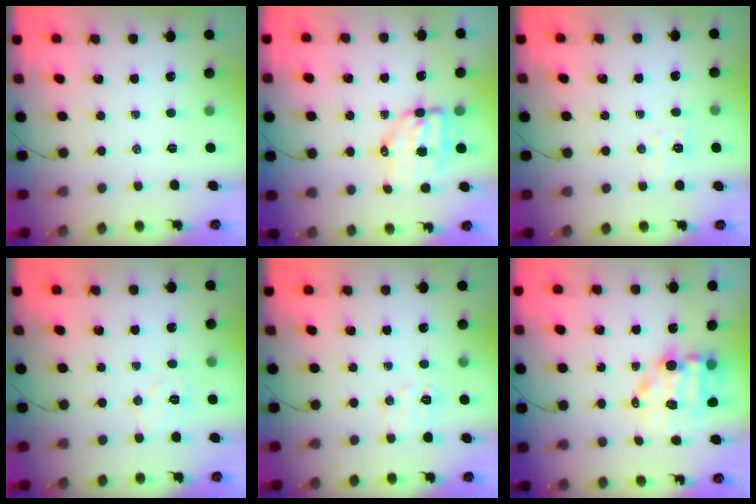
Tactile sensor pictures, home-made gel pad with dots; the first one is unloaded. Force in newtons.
{"total": 7.7, "press": 7.6, "slide": 1.3}
{"total": 4.8, "press": 4.6, "slide": 1.2}
{"total": 5.0, "press": 4.9, "slide": 1.0}
{"total": 7.0, "press": 6.9, "slide": 1.2}
{"total": 9.2, "press": 9.0, "slide": 1.9}